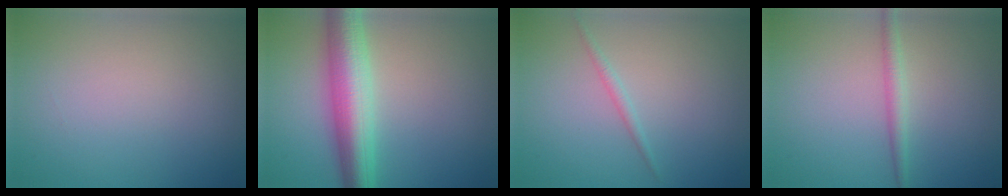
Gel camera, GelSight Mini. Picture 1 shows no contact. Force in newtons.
{"total": 7.1, "press": 7.1, "slide": 0.1}
{"total": 0.9, "press": 0.9, "slide": 0.0}
{"total": 1.7, "press": 1.7, "slide": 0.1}